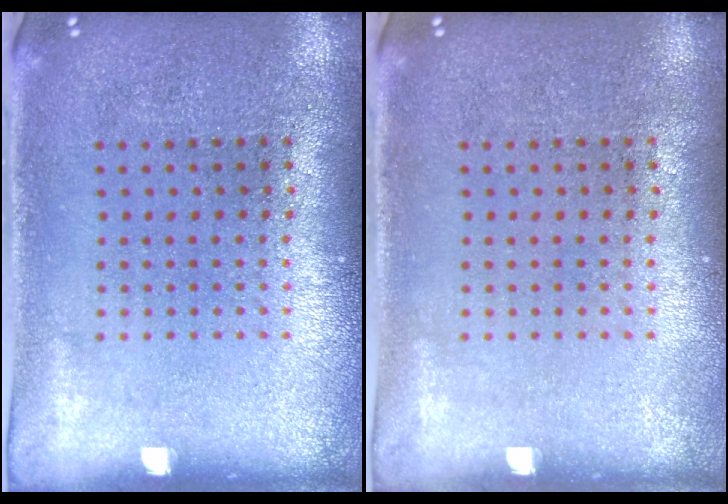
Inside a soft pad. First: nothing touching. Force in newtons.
{"total": 0.0}